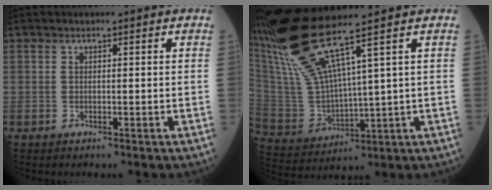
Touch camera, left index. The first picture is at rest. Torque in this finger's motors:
{"motor_torque": [0.24, -0.83, 0.35, 0.09]}